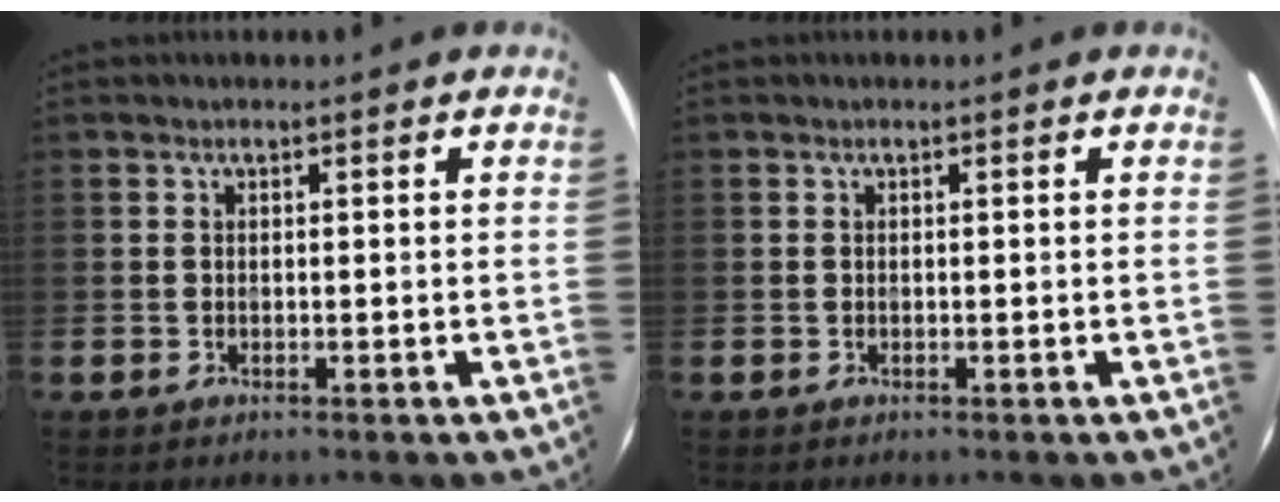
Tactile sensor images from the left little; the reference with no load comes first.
{"total": 0.0}